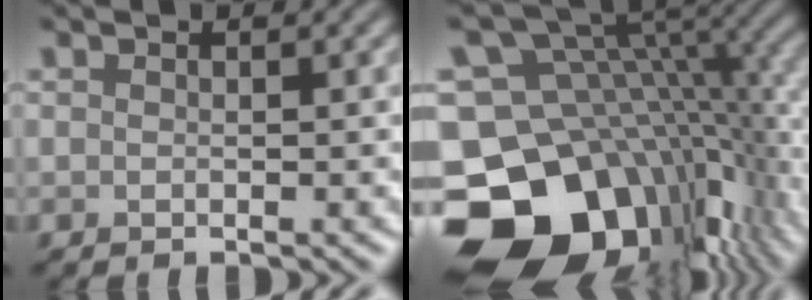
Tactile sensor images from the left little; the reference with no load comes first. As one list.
[{"total": 17.7, "force": [-6.4, 12.4, 10.9], "torque": [-0.195, -0.002, -0.086]}]